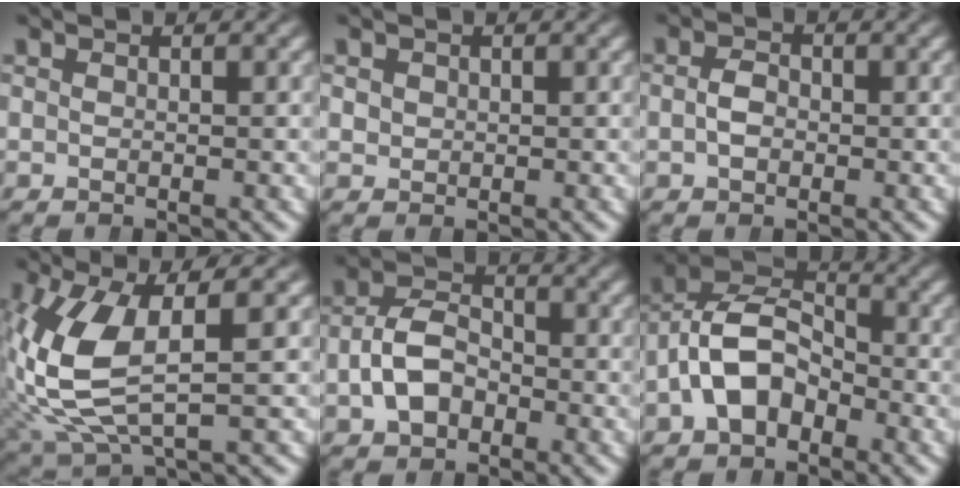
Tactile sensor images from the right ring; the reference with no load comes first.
{"total": 1.1, "force": [0.3, 1.1, 0.2], "torque": [-0.012, -0.010, 0.016]}
{"total": 1.7, "force": [-0.5, 1.3, 1.1], "torque": [-0.026, -0.006, -0.007]}
{"total": 7.5, "force": [-0.4, 4.0, 6.3], "torque": [-0.157, -0.023, 0.015]}
{"total": 5.2, "force": [-1.5, 3.9, 3.0], "torque": [-0.055, -0.010, -0.020]}
{"total": 9.7, "force": [-0.1, 8.1, 5.3], "torque": [-0.115, -0.011, -0.012]}